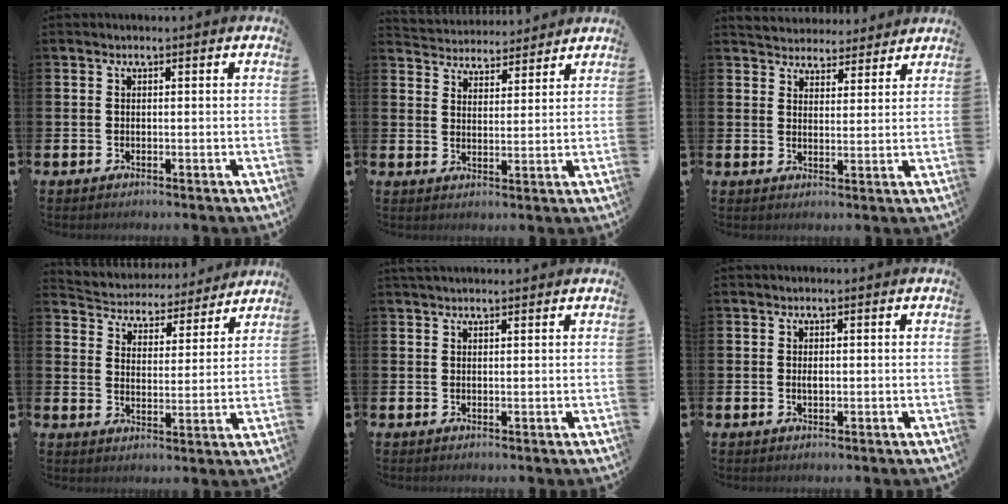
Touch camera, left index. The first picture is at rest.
{"total": 4.4, "force": [4.3, 0.8, -0.4], "torque": [-0.016, -0.026, 0.078]}
{"total": 4.2, "force": [4.0, 1.1, -0.4], "torque": [-0.008, -0.027, 0.072]}
{"total": 4.5, "force": [4.3, 1.5, -0.1], "torque": [-0.024, -0.044, 0.069]}
{"total": 1.3, "force": [1.2, 0.3, 0.4], "torque": [0.000, -0.001, 0.021]}
{"total": 0.8, "force": [0.0, 0.4, 0.7], "torque": [-0.013, 0.001, -0.001]}